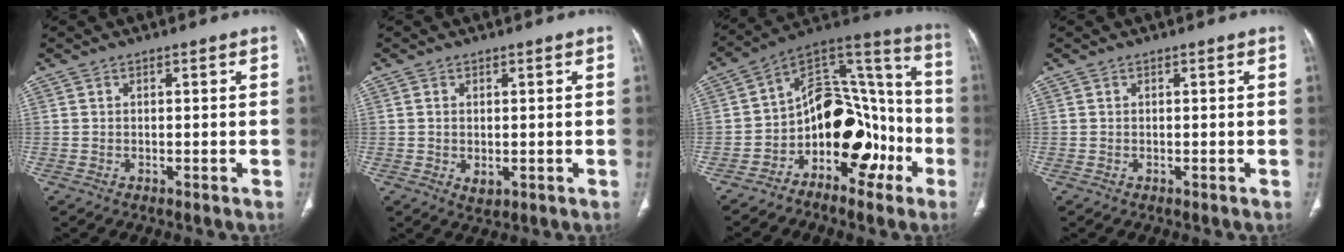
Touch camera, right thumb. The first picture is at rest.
{"total": 2.5, "force": [-0.3, 1.6, 1.9], "torque": [-0.032, -0.004, 0.002]}
{"total": 18.4, "force": [-7.0, 11.4, 12.6], "torque": [-0.133, 0.105, -0.118]}
{"total": 0.0}